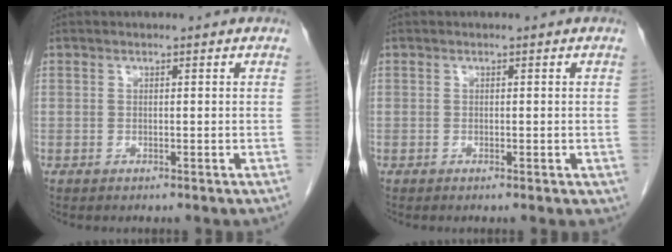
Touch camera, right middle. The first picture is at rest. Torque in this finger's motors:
{"motor_torque": [0.67, -0.61, 0.25, 0.04]}